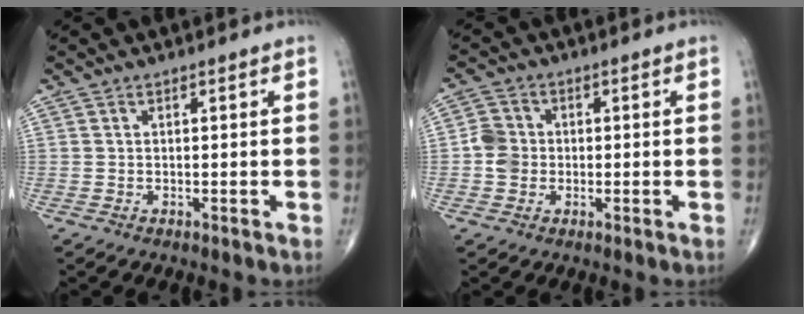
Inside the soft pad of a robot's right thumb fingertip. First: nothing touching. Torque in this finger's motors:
{"motor_torque": [0.02, 0.18, 0.22, -0.25, 0.04]}